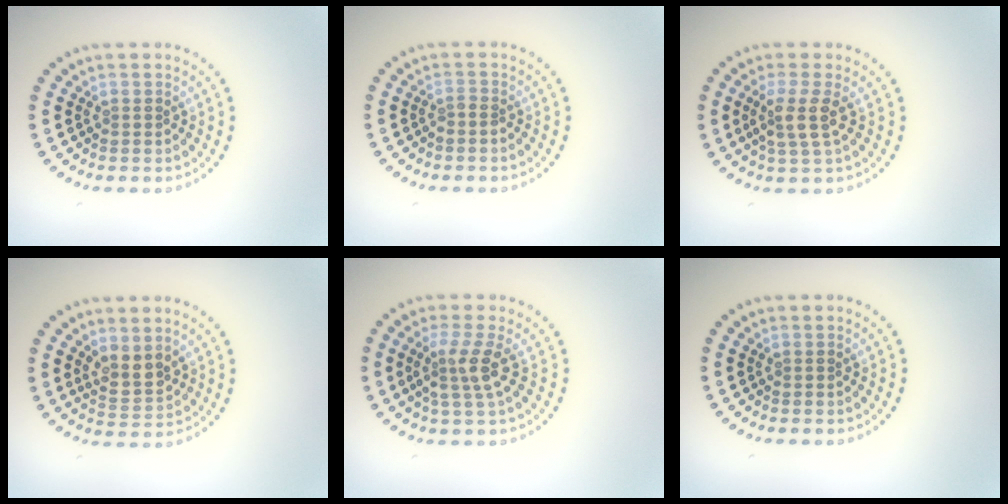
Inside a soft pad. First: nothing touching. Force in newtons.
{"total": 0.7, "press": 0.3, "slide": 0.6}
{"total": 2.5, "press": 2.1, "slide": 1.3}
{"total": 2.3, "press": 2.0, "slide": 1.2}
{"total": 2.8, "press": 2.2, "slide": 1.8}
{"total": 0.0}